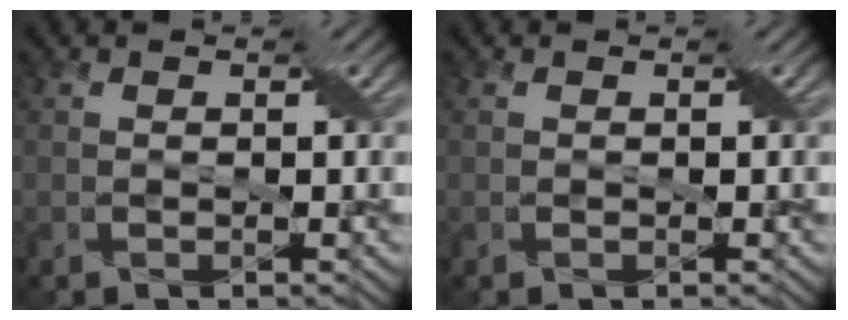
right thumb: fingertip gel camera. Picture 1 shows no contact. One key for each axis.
{"total": 0.0}